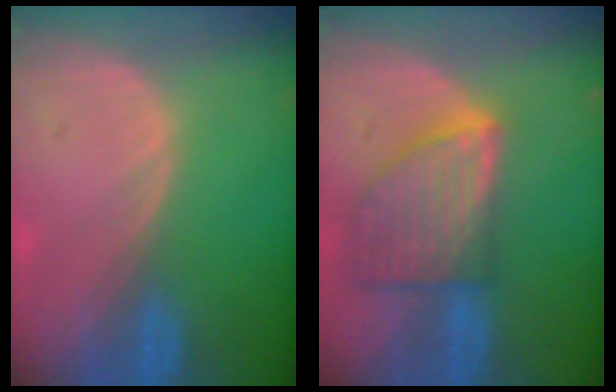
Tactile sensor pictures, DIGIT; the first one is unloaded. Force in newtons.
{"total": 8.2, "press": 7.4, "slide": 3.4}